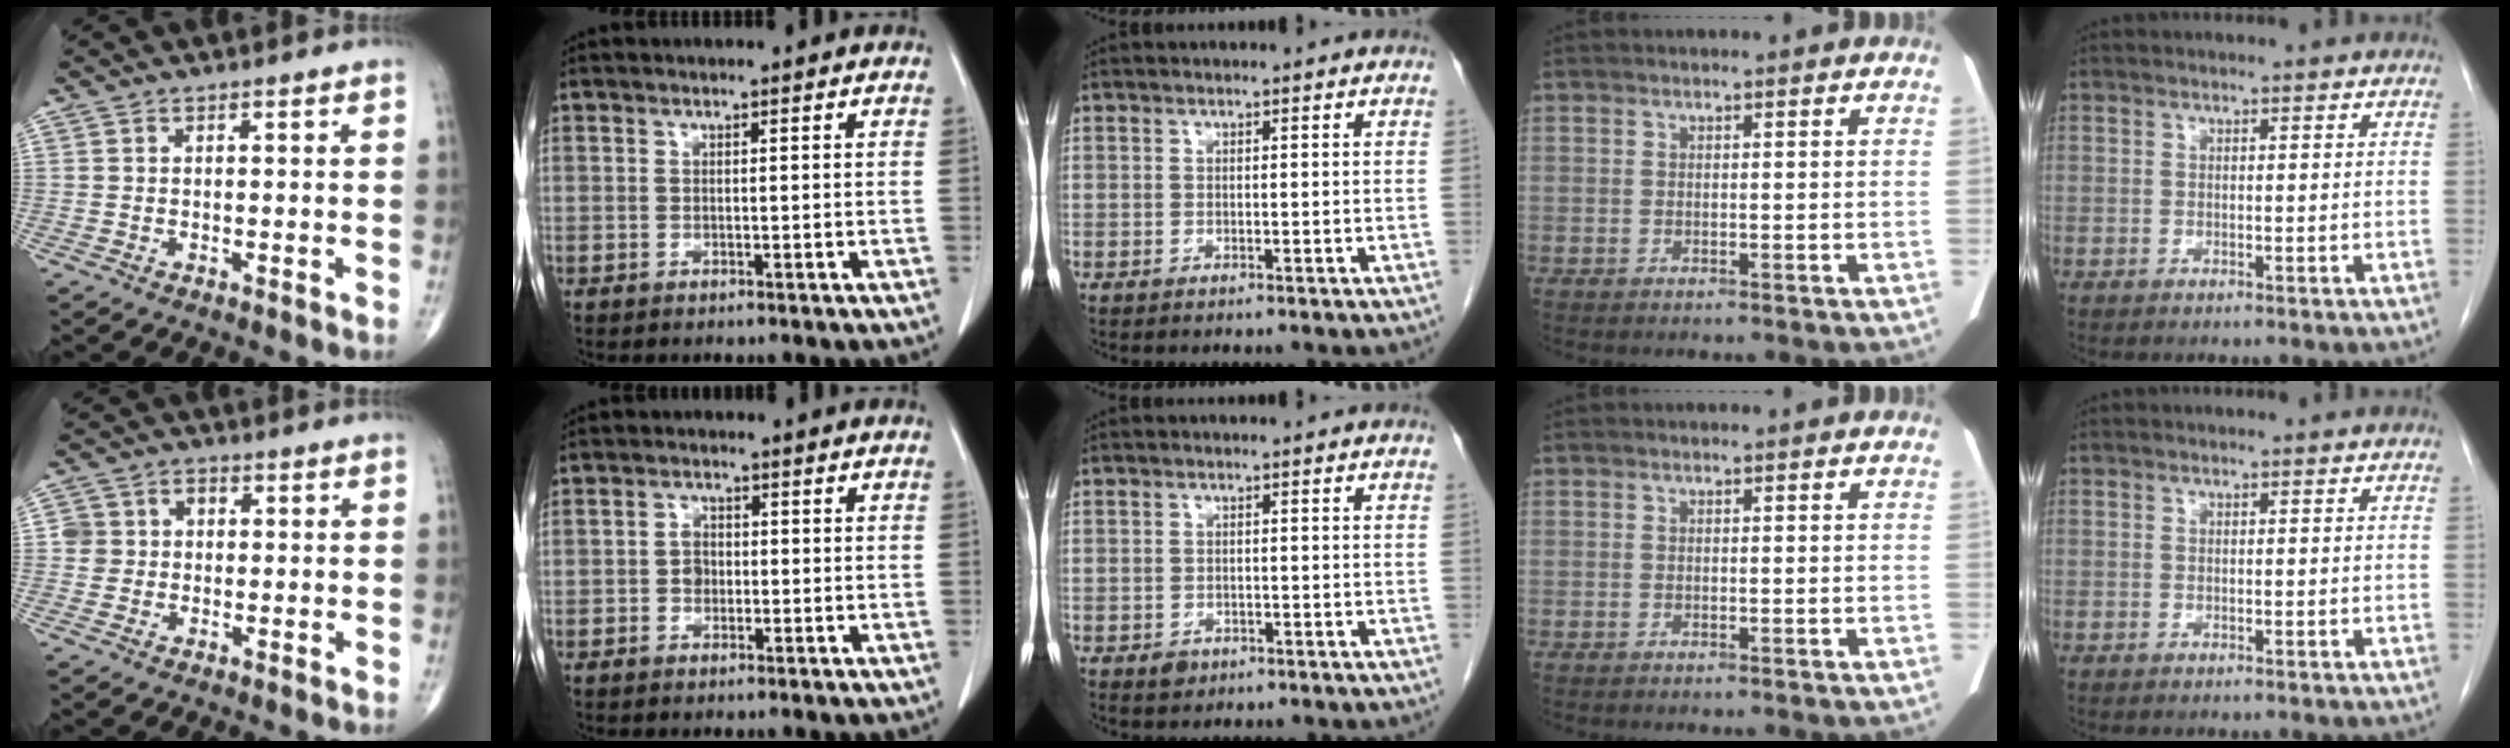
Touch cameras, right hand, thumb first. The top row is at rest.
{"thumb": {"total": 4.7, "force": [0.0, 4.4, 1.5], "torque": [-0.005, 0.018, -0.005]}, "index": {"total": 2.2, "force": [-0.3, 1.8, 1.2], "torque": [-0.018, 0.006, -0.007]}, "middle": {"total": 1.5, "force": [-0.9, 1.2, 0.5], "torque": [-0.007, 0.003, -0.008]}}